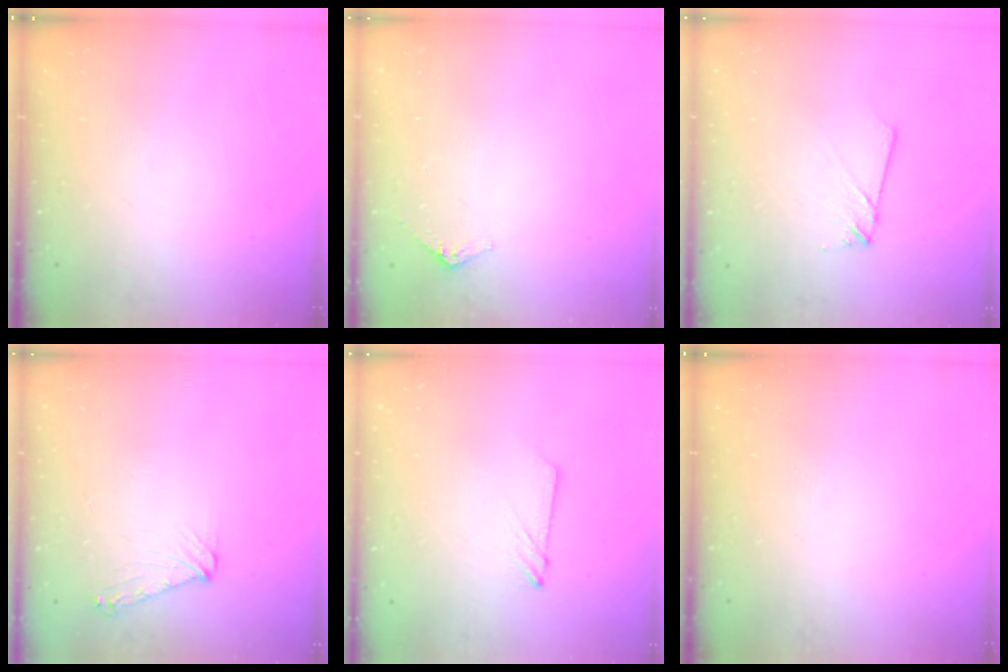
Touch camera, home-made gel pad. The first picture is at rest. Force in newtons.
{"total": 2.9, "press": 2.9, "slide": 0.2}
{"total": 3.5, "press": 3.5, "slide": 0.4}
{"total": 6.7, "press": 6.6, "slide": 1.1}
{"total": 2.4, "press": 2.4, "slide": 0.2}
{"total": 0.0}